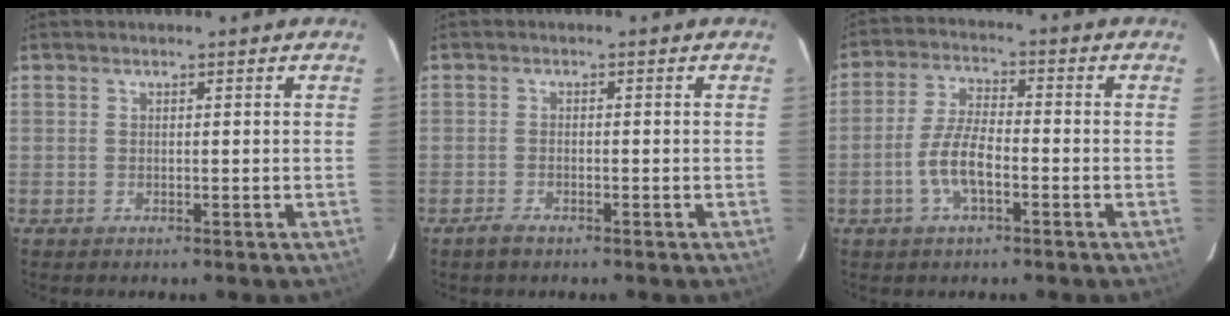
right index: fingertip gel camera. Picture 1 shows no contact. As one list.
[{"total": 2.2, "force": [-1.7, 0.8, 1.1], "torque": [-0.030, -0.002, -0.034]}, {"total": 7.1, "force": [-2.6, 2.4, 6.1], "torque": [-0.129, 0.006, -0.051]}]